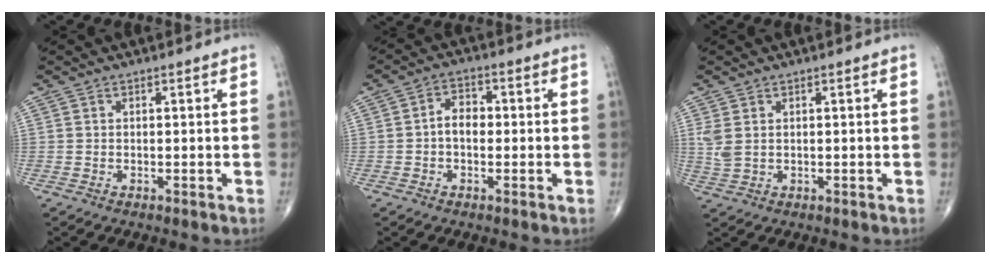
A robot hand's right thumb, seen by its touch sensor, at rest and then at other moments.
{"total": 4.3, "force": [-0.4, 3.0, 3.1], "torque": [-0.040, 0.020, -0.016]}
{"total": 3.0, "force": [0.9, 1.8, 2.2], "torque": [-0.058, 0.004, 0.025]}